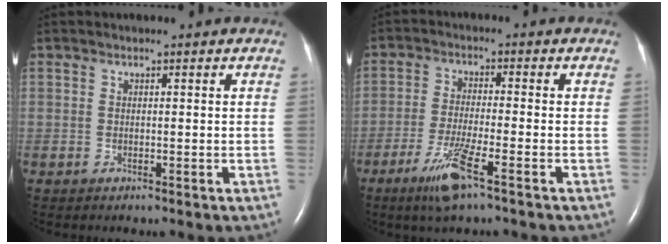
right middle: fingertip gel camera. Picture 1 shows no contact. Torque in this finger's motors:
{"motor_torque": [0.19, -0.14, 0.16, 0.09]}